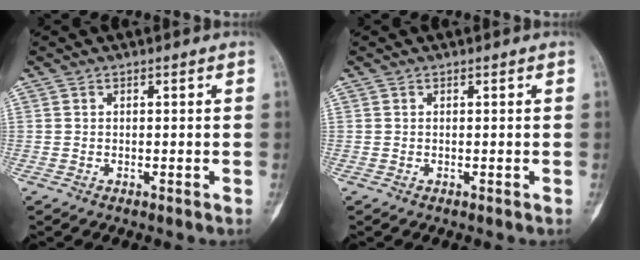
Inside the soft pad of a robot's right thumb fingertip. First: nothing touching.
{"total": 0.0}